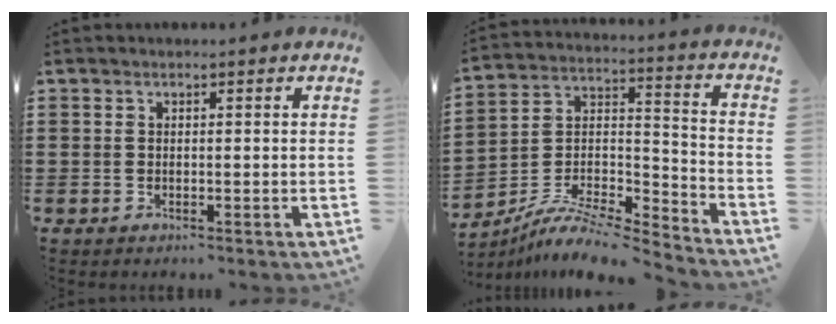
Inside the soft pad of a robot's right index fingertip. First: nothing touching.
{"total": 8.7, "force": [-7.8, 1.9, 3.2], "torque": [-0.065, 0.011, -0.158]}